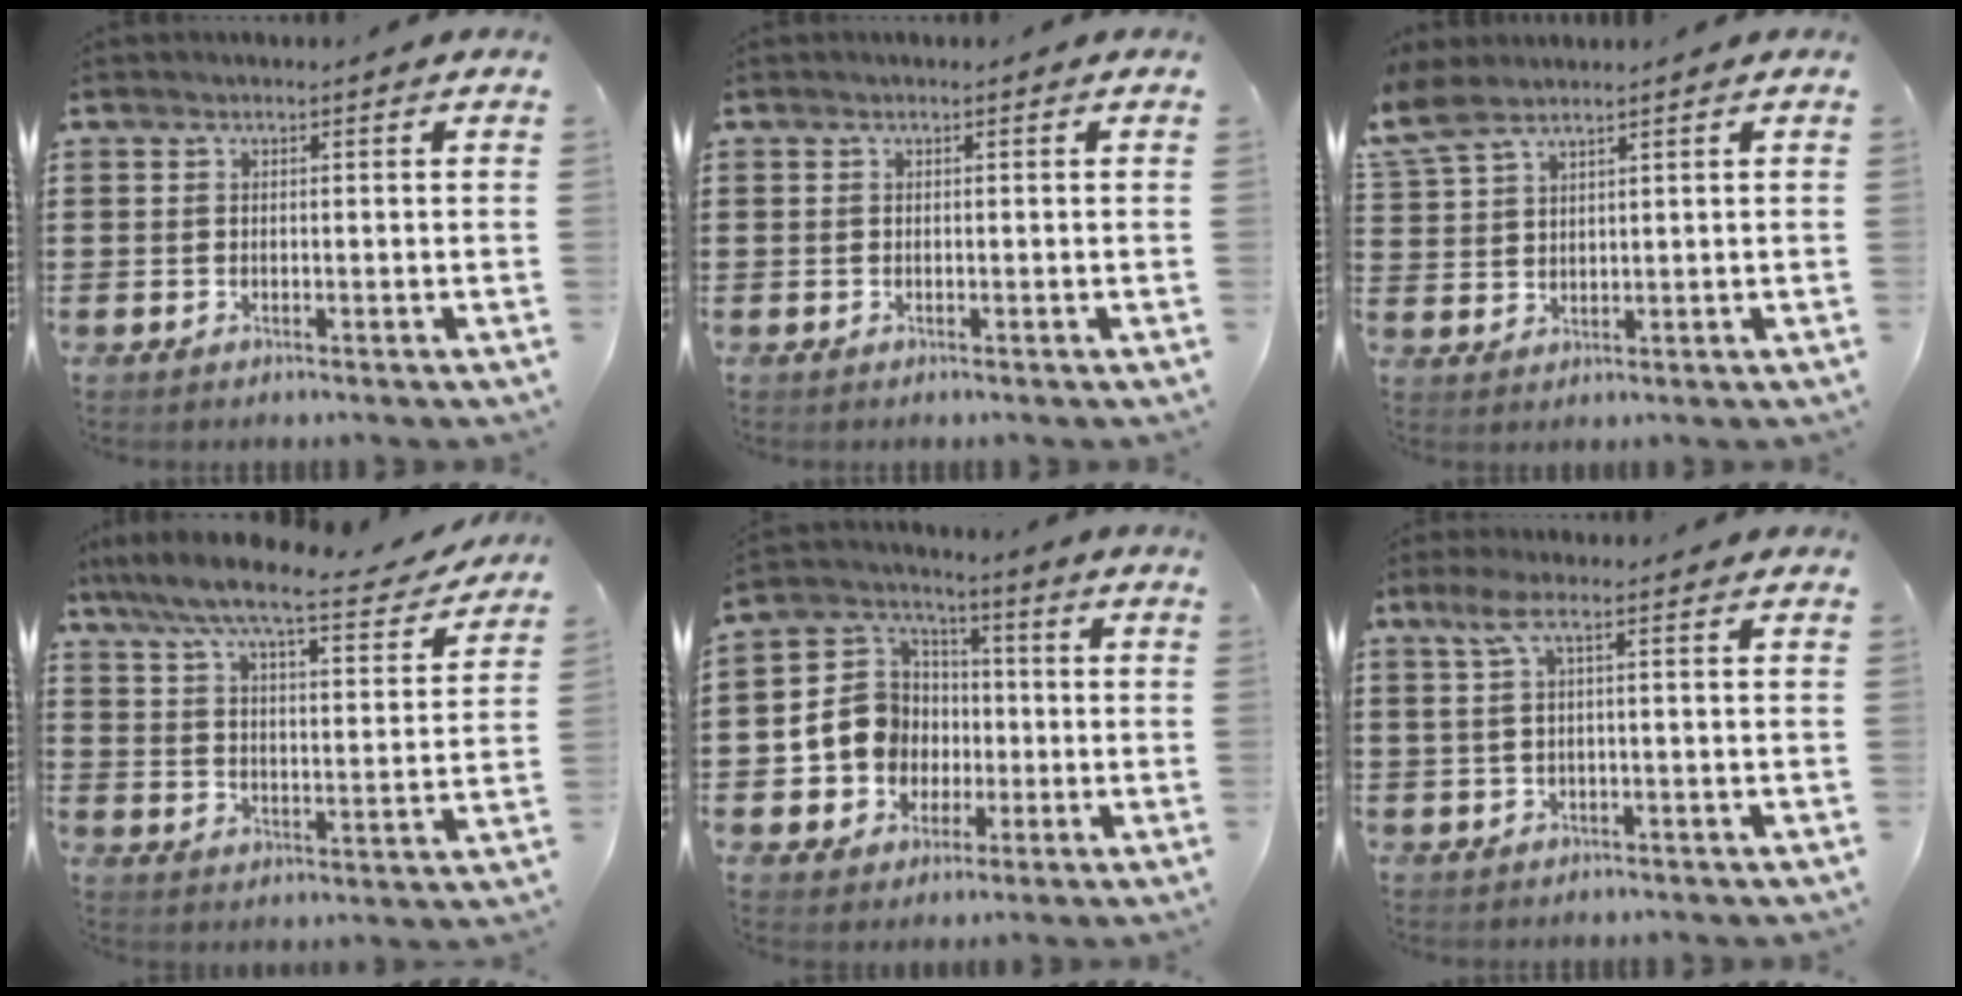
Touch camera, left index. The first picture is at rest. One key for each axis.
{"total": 0.0}
{"total": 4.4, "fx": 3.4, "fy": 1.6, "fz": 2.4, "tx": -0.067, "ty": -0.005, "tz": 0.060}
{"total": 7.7, "fx": 6.8, "fy": 0.1, "fz": 3.6, "tx": -0.099, "ty": -0.040, "tz": 0.110}
{"total": 9.5, "fx": -0.7, "fy": 9.2, "fz": 2.4, "tx": -0.099, "ty": 0.009, "tz": -0.008}
{"total": 3.0, "fx": 0.2, "fy": 0.2, "fz": 3.0, "tx": -0.067, "ty": 0.000, "tz": -0.003}